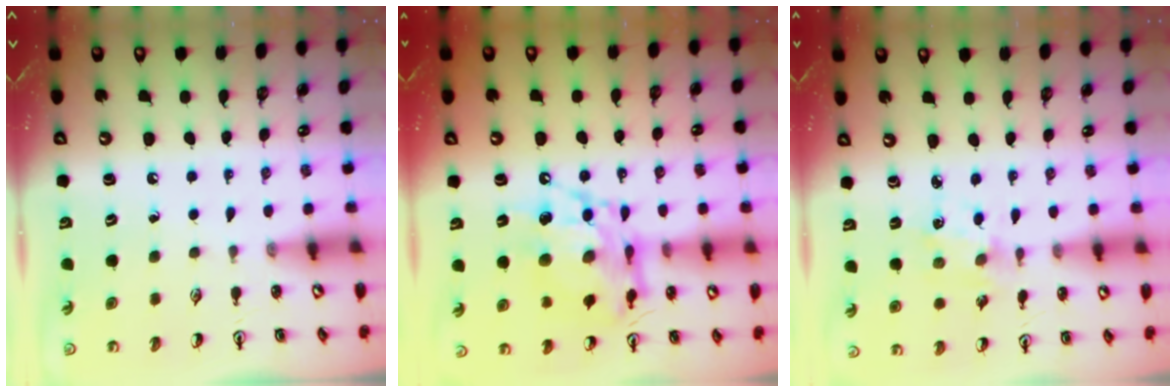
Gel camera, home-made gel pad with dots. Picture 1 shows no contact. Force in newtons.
{"total": 14.0, "press": 13.9, "slide": 1.6}
{"total": 2.0, "press": 2.0, "slide": 0.5}